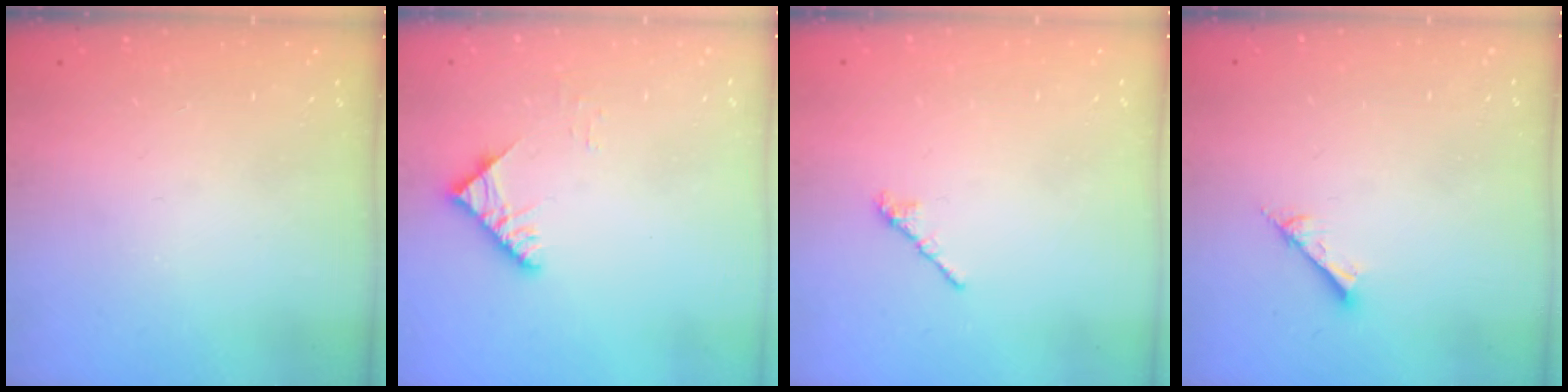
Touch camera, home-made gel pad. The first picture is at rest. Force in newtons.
{"total": 4.7, "press": 4.7, "slide": 0.9}
{"total": 2.4, "press": 2.3, "slide": 0.7}
{"total": 2.6, "press": 2.6, "slide": 0.1}